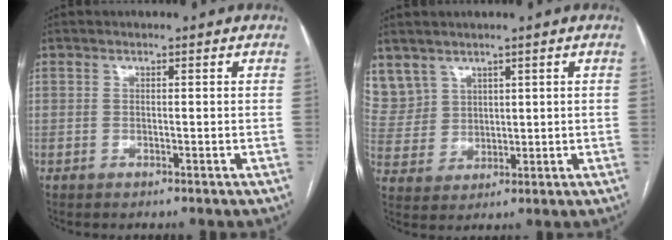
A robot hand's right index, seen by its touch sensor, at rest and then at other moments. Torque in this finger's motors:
{"motor_torque": [-0.39, 0.33, 0.00, 0.00]}